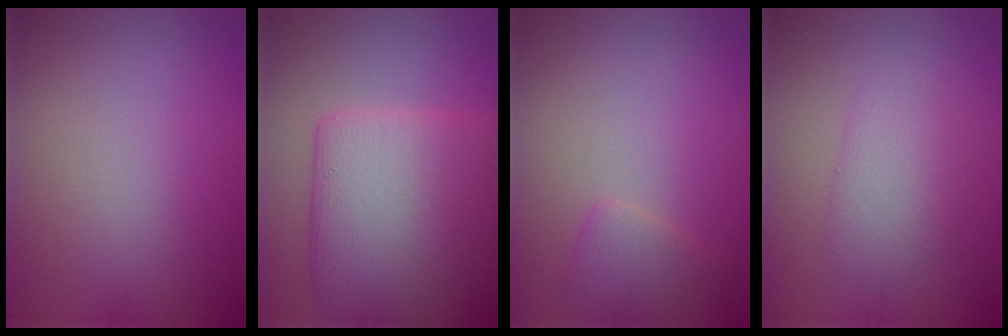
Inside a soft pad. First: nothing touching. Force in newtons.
{"total": 10.8, "press": 10.7, "slide": 0.7}
{"total": 1.9, "press": 1.9, "slide": 0.2}
{"total": 2.6, "press": 2.6, "slide": 0.2}